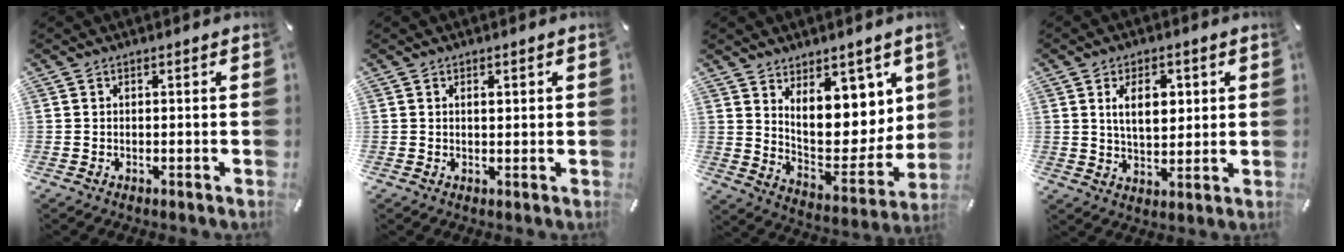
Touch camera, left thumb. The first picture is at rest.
{"total": 1.3, "force": [0.4, 0.6, 1.1], "torque": [-0.014, -0.001, 0.006]}
{"total": 12.3, "force": [7.2, 8.0, 5.9], "torque": [-0.068, -0.081, 0.139]}
{"total": 8.7, "force": [2.7, 5.4, 6.3], "torque": [-0.096, -0.002, 0.041]}